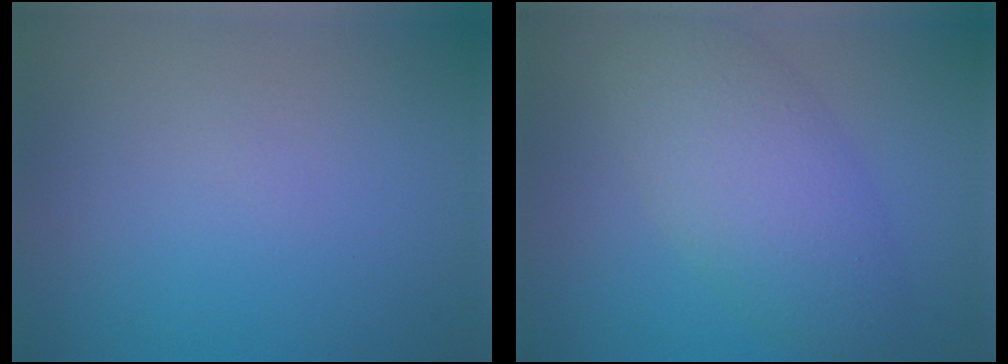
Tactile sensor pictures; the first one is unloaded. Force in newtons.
{"total": 5.6, "press": 5.5, "slide": 0.2}